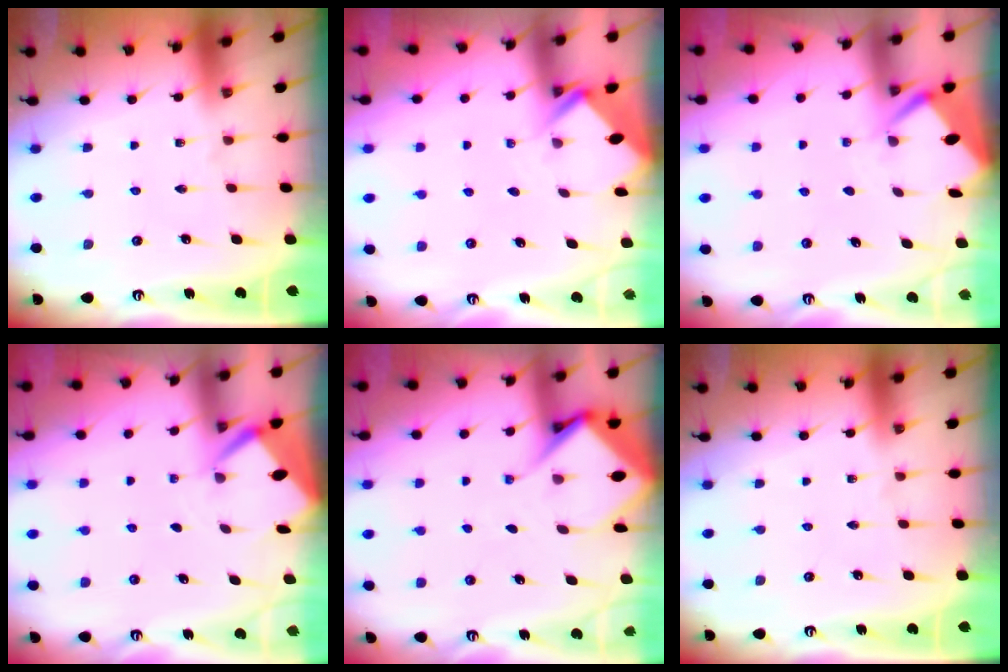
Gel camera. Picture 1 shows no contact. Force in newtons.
{"total": 2.7, "press": 2.7, "slide": 0.2}
{"total": 2.8, "press": 2.8, "slide": 0.4}
{"total": 2.6, "press": 2.6, "slide": 0.3}
{"total": 7.4, "press": 7.3, "slide": 0.8}
{"total": 0.0}